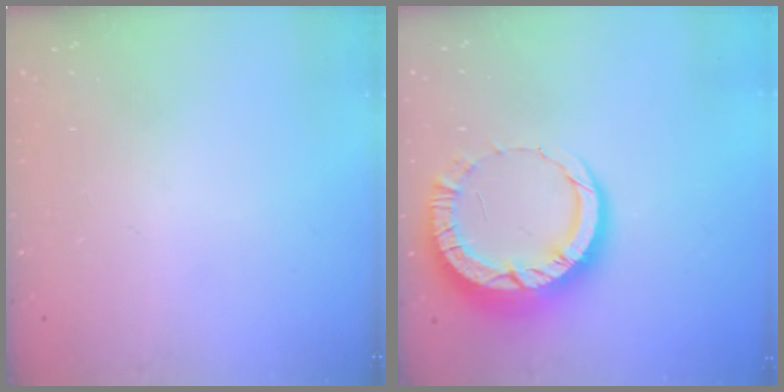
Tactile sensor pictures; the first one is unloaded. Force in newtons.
{"total": 10.4, "press": 10.4, "slide": 1.0}